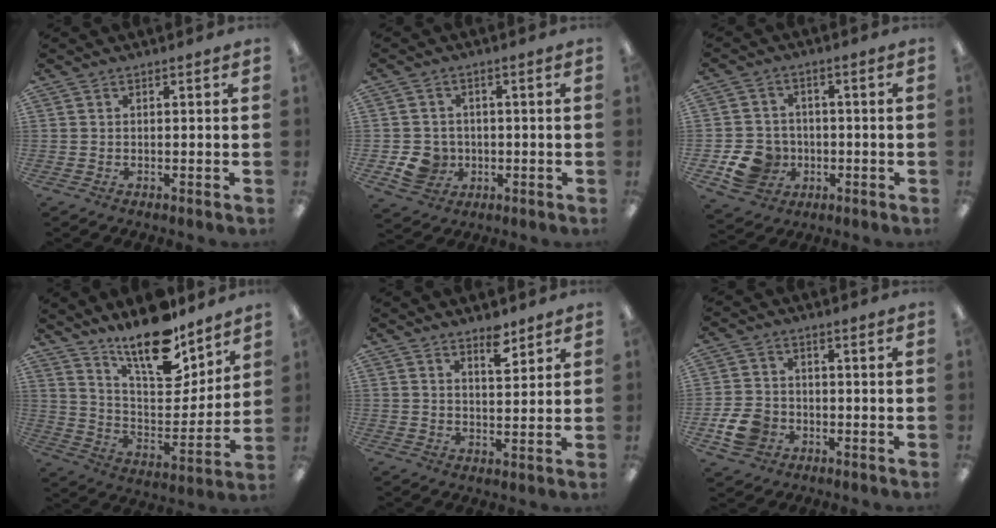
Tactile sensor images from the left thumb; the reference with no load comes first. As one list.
[{"total": 6.3, "force": [-1.5, 5.7, 2.2], "torque": [-0.045, 0.007, -0.026]}, {"total": 9.0, "force": [-2.9, 7.7, 3.5], "torque": [-0.087, 0.018, -0.048]}, {"total": 17.7, "force": [14.2, 6.0, 8.7], "torque": [-0.150, -0.100, 0.245]}, {"total": 5.5, "force": [4.3, 2.0, 2.9], "torque": [-0.025, -0.029, 0.069]}, {"total": 7.6, "force": [-2.8, 5.9, 3.9], "torque": [-0.084, 0.011, -0.052]}]